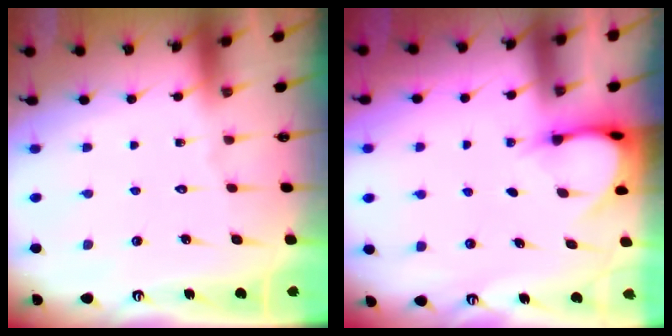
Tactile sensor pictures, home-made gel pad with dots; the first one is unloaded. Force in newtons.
{"total": 4.0, "press": 4.0, "slide": 0.3}